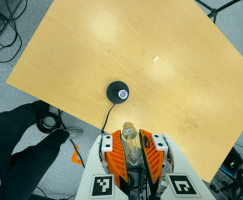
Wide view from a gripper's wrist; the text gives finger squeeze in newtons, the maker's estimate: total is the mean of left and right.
{"total": 22.0, "left": 25.1, "right": 18.8}